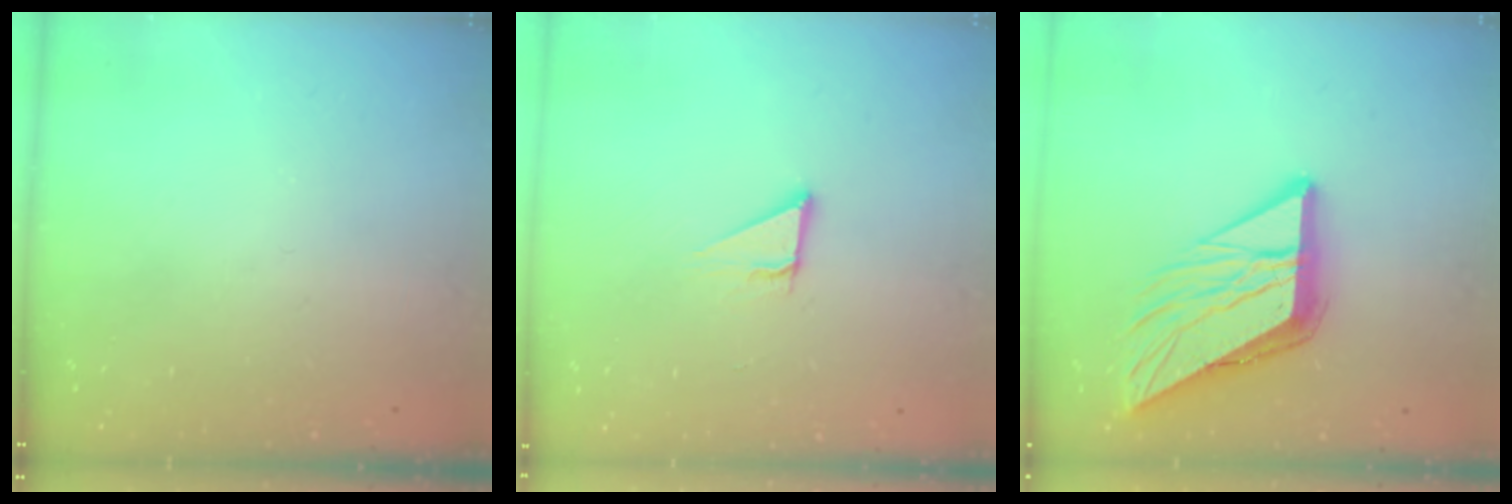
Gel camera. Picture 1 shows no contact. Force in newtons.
{"total": 2.9, "press": 2.9, "slide": 0.1}
{"total": 15.9, "press": 15.9, "slide": 1.6}